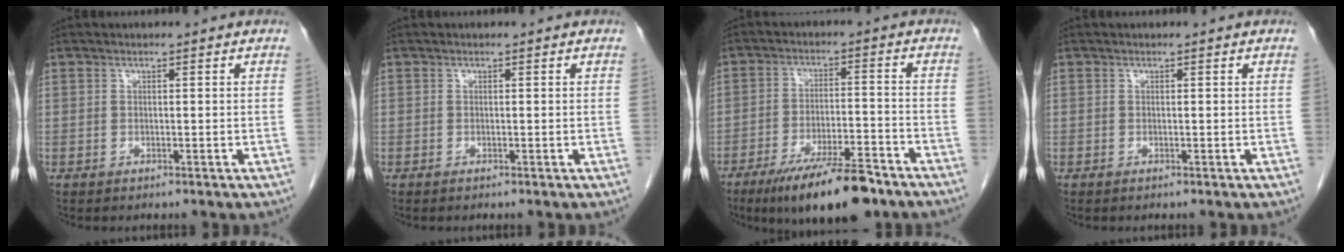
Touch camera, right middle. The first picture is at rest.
{"total": 0.0}
{"total": 13.0, "force": [-9.5, 2.5, 8.6], "torque": [-0.135, -0.016, -0.156]}
{"total": 0.0}